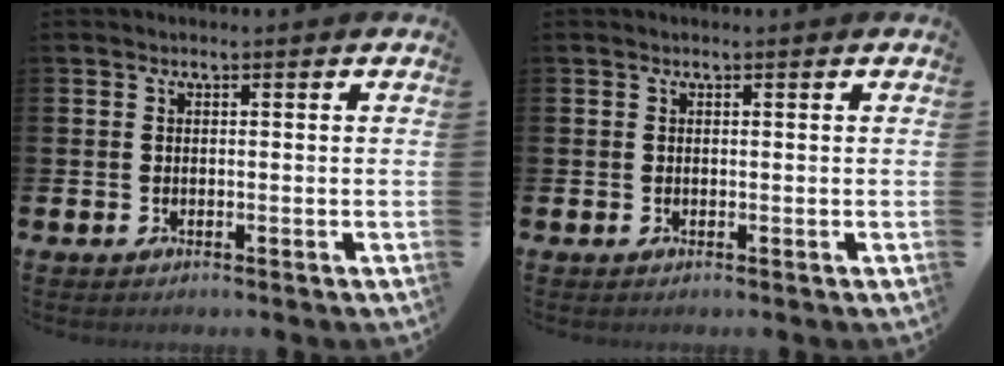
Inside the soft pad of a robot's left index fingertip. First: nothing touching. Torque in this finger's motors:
{"motor_torque": [0.13, -0.16, 0.01, -0.01]}